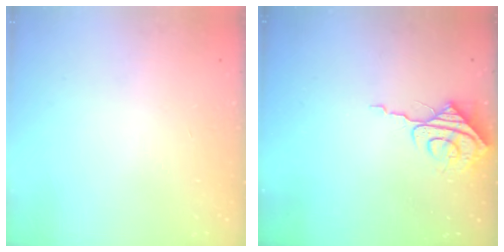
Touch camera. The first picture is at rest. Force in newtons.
{"total": 8.0, "press": 7.9, "slide": 0.8}